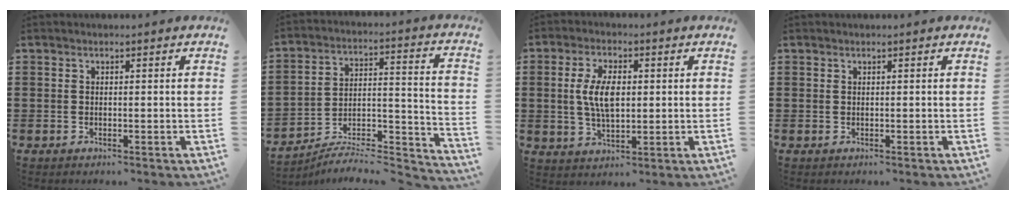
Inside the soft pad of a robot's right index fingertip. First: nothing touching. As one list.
[{"total": 6.0, "force": [-5.6, 0.9, 1.8], "torque": [-0.024, -0.009, -0.113]}, {"total": 6.9, "force": [0.5, 3.2, 6.1], "torque": [-0.133, 0.005, 0.004]}, {"total": 0.0}]